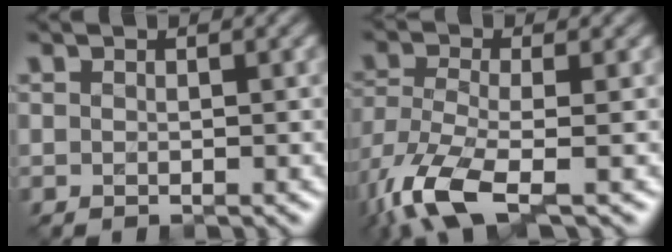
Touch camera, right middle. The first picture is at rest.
{"total": 8.3, "force": [-4.6, 3.0, 6.2], "torque": [-0.145, -0.021, -0.096]}